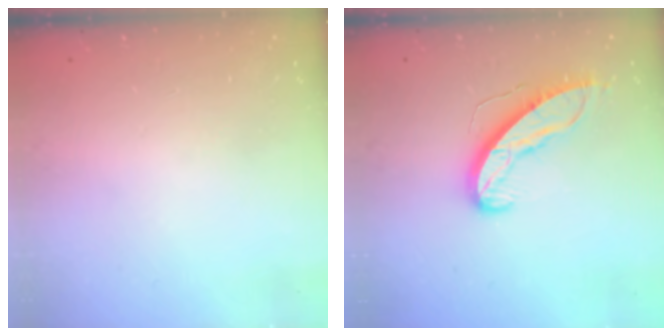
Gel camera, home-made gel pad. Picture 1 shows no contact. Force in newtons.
{"total": 9.6, "press": 9.6, "slide": 0.2}